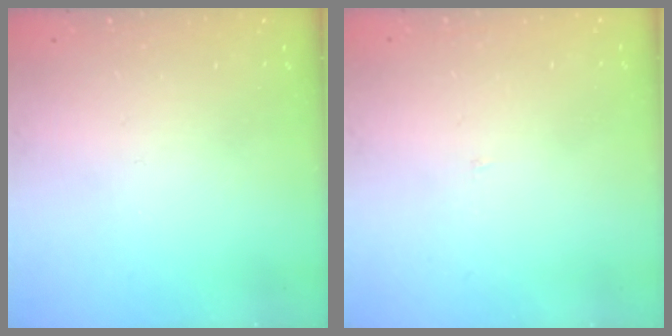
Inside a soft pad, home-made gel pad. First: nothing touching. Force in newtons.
{"total": 2.0, "press": 2.0, "slide": 0.1}